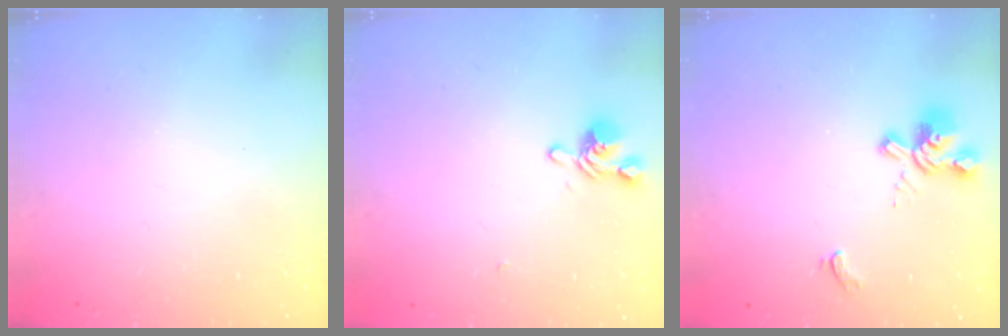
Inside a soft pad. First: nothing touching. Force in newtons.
{"total": 1.3, "press": 0.9, "slide": 1.0}
{"total": 2.1, "press": 1.6, "slide": 1.4}